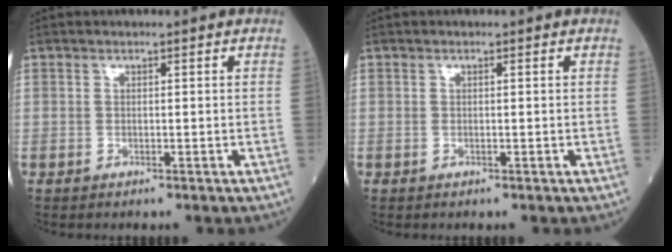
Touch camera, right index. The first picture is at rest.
{"total": 0.0}